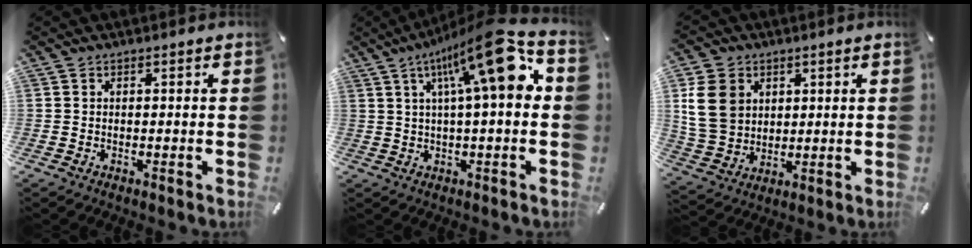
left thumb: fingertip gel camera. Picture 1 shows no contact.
{"total": 18.1, "force": [6.4, 4.5, 16.4], "torque": [-0.249, -0.030, 0.091]}
{"total": 11.1, "force": [3.1, 9.4, 5.0], "torque": [-0.133, 0.002, 0.059]}